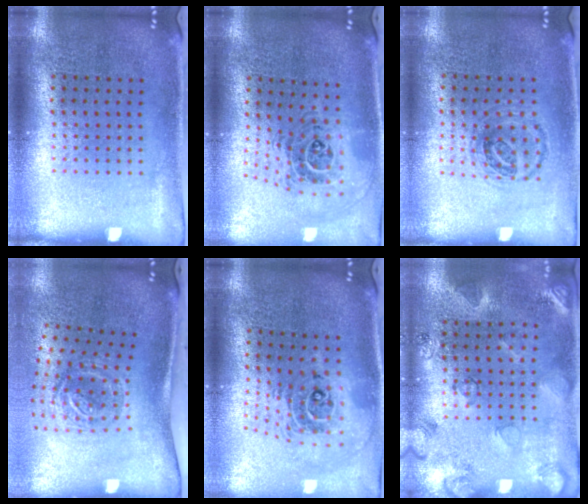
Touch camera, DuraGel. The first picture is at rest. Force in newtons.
{"total": 1.3, "press": 1.2, "slide": 0.6}
{"total": 1.0, "press": 0.9, "slide": 0.5}
{"total": 1.9, "press": 1.2, "slide": 1.5}
{"total": 2.2, "press": 1.6, "slide": 1.5}
{"total": 2.1, "press": 1.9, "slide": 0.8}